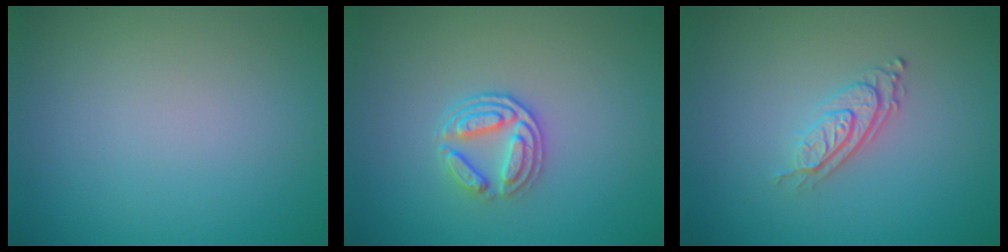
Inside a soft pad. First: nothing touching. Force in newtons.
{"total": 3.1, "press": 2.6, "slide": 1.7}
{"total": 2.8, "press": 2.1, "slide": 1.9}